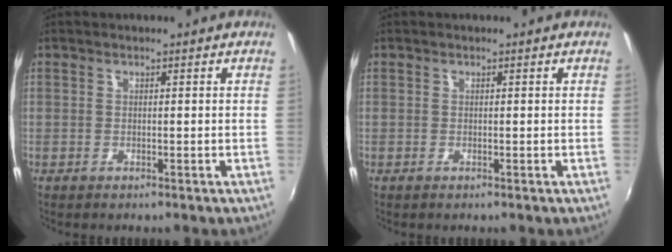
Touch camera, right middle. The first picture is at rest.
{"total": 0.0}